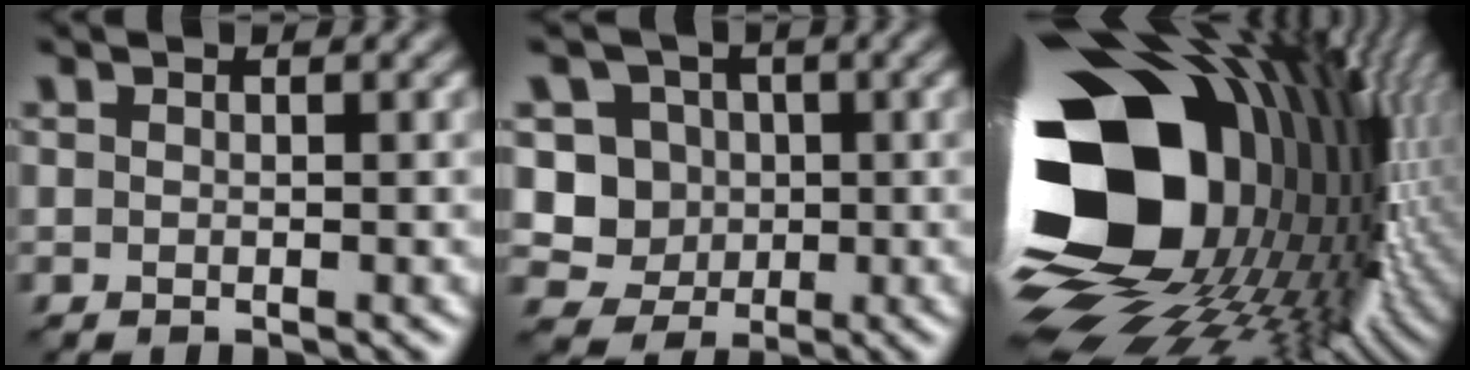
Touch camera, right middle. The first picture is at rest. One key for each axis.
{"total": 5.4, "fx": 0.4, "fy": 5.0, "fz": 1.9, "tx": -0.027, "ty": 0.008, "tz": -0.008}
{"total": 22.3, "fx": -1.3, "fy": 14.8, "fz": 16.7, "tx": -0.331, "ty": -0.052, "tz": -0.024}